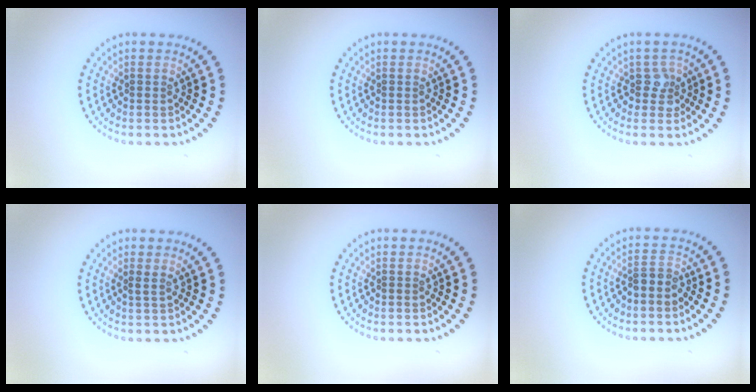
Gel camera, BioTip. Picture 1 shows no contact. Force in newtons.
{"total": 0.0}
{"total": 1.8, "press": 1.5, "slide": 0.9}
{"total": 0.5, "press": 0.2, "slide": 0.5}
{"total": 0.0}
{"total": 1.8, "press": 1.4, "slide": 1.2}